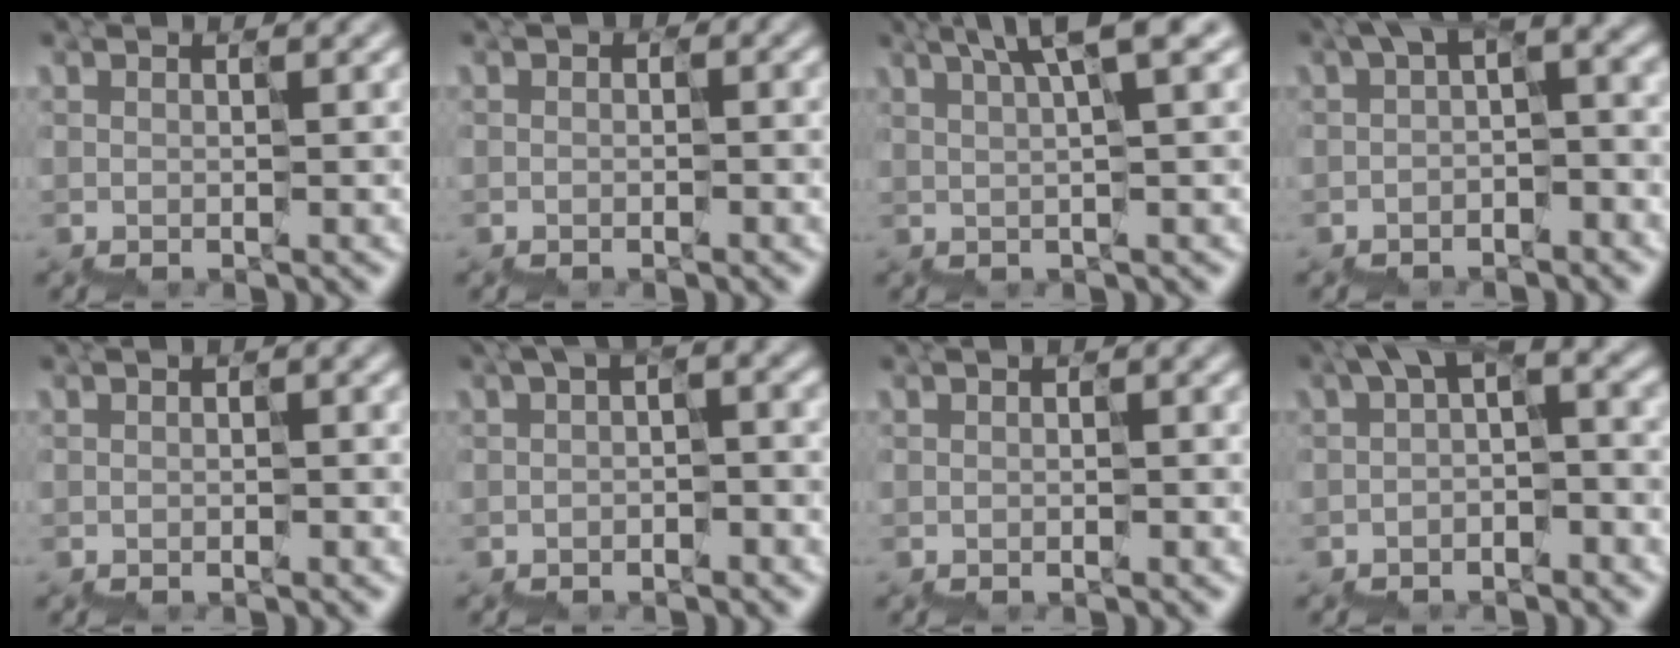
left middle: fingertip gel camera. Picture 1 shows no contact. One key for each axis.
{"total": 0.6, "fx": -0.6, "fy": 0.2, "fz": 0.0, "tx": 0.001, "ty": 0.002, "tz": -0.011}
{"total": 3.4, "fx": 1.9, "fy": 0.2, "fz": 2.8, "tx": -0.049, "ty": 0.013, "tz": 0.032}
{"total": 4.2, "fx": 0.0, "fy": 1.8, "fz": 3.8, "tx": -0.062, "ty": 0.005, "tz": -0.009}
{"total": 1.0, "fx": -0.3, "fy": 0.6, "fz": 0.8, "tx": -0.007, "ty": 0.007, "tz": -0.008}
{"total": 2.6, "fx": -0.4, "fy": 1.1, "fz": 2.4, "tx": -0.043, "ty": 0.006, "tz": -0.014}
{"total": 0.7, "fx": -0.3, "fy": 0.4, "fz": 0.5, "tx": -0.005, "ty": 0.003, "tz": -0.007}
{"total": 4.2, "fx": 0.1, "fy": 1.9, "fz": 3.7, "tx": -0.064, "ty": 0.006, "tz": -0.009}